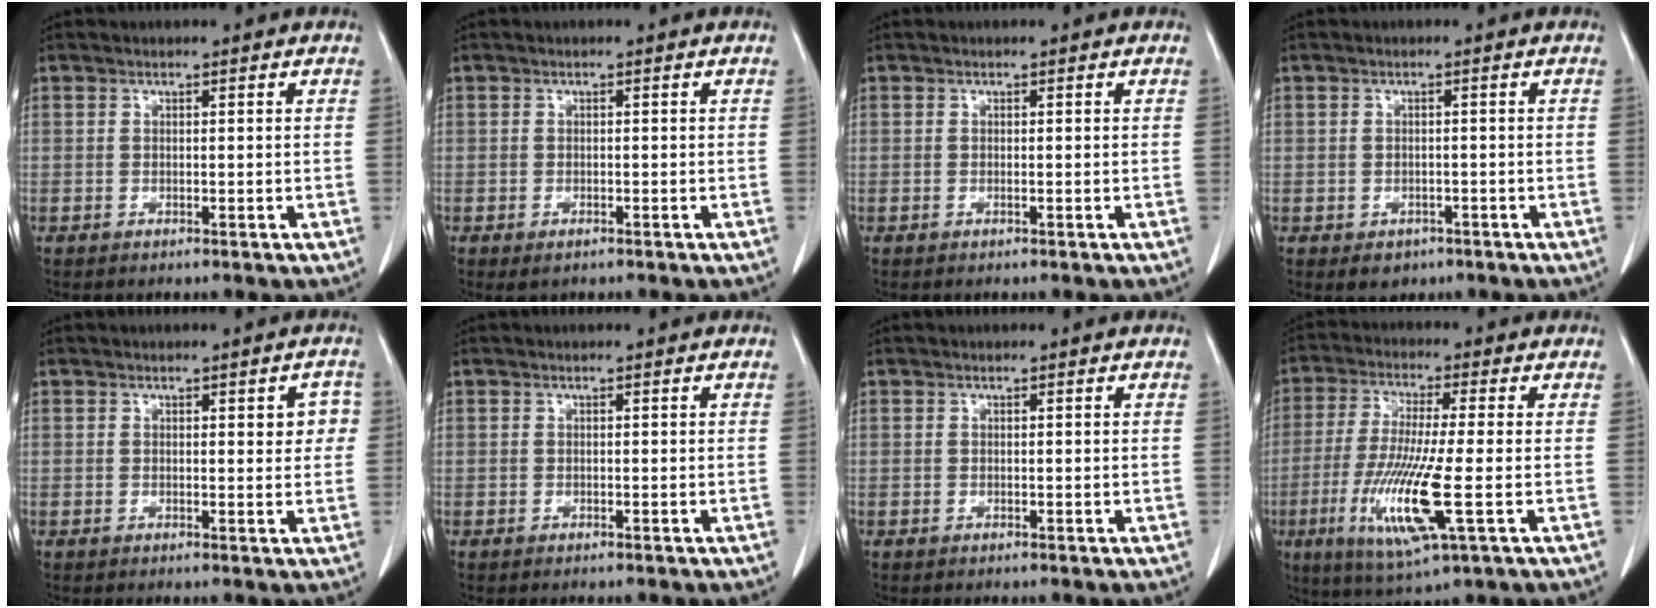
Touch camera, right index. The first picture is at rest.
{"total": 1.3, "force": [-0.7, 0.7, 0.9], "torque": [-0.012, -0.001, 0.000]}
{"total": 0.0}
{"total": 2.8, "force": [-1.4, 2.3, 0.8], "torque": [-0.004, 0.005, -0.011]}
{"total": 3.0, "force": [0.7, 1.2, 2.6], "torque": [-0.023, 0.005, 0.008]}
{"total": 0.0}
{"total": 0.0}
{"total": 13.3, "force": [-3.6, 0.9, 12.8], "torque": [-0.263, -0.030, -0.070]}